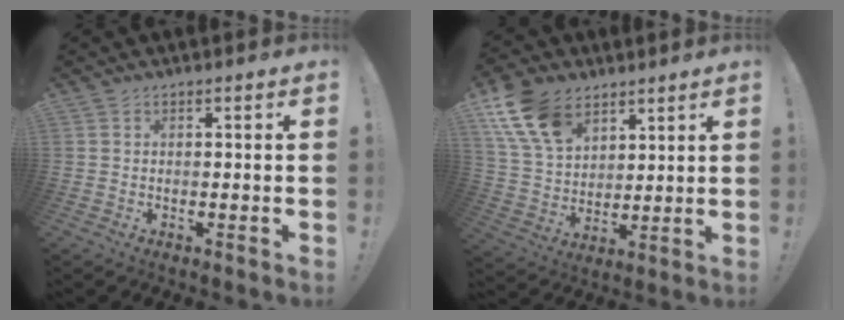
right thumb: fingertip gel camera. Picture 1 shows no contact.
{"total": 15.5, "force": [8.9, 9.8, 8.1], "torque": [-0.171, -0.037, 0.172]}